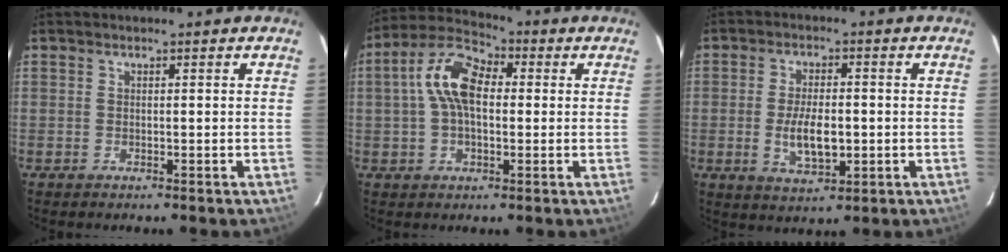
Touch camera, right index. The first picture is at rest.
{"total": 11.0, "force": [1.2, 6.1, 9.0], "torque": [-0.182, 0.028, 0.015]}
{"total": 7.7, "force": [-1.2, 3.4, 6.8], "torque": [-0.133, -0.005, -0.016]}